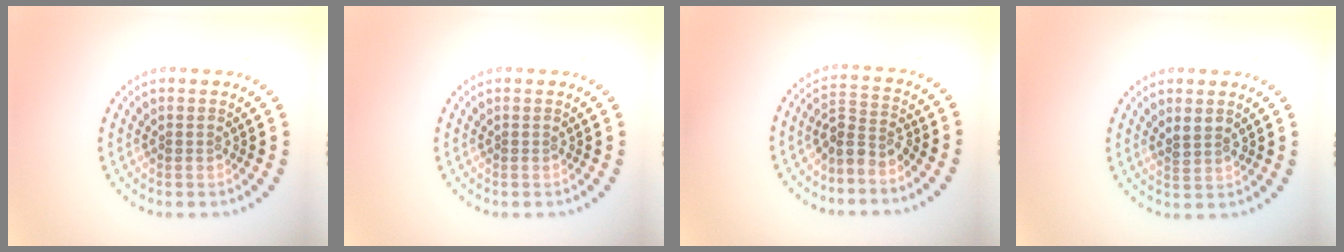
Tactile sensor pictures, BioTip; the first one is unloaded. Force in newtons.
{"total": 0.0}
{"total": 2.7, "press": 2.0, "slide": 1.8}
{"total": 1.5, "press": 1.3, "slide": 0.7}